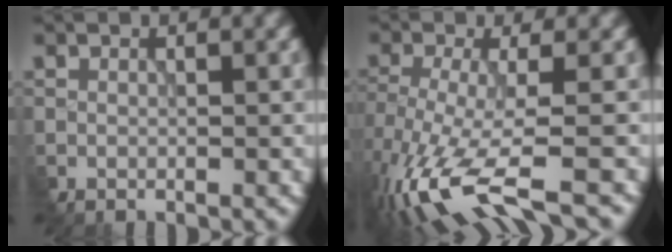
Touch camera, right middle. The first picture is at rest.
{"total": 8.7, "force": [-5.2, 2.2, 6.7], "torque": [-0.147, -0.015, -0.090]}